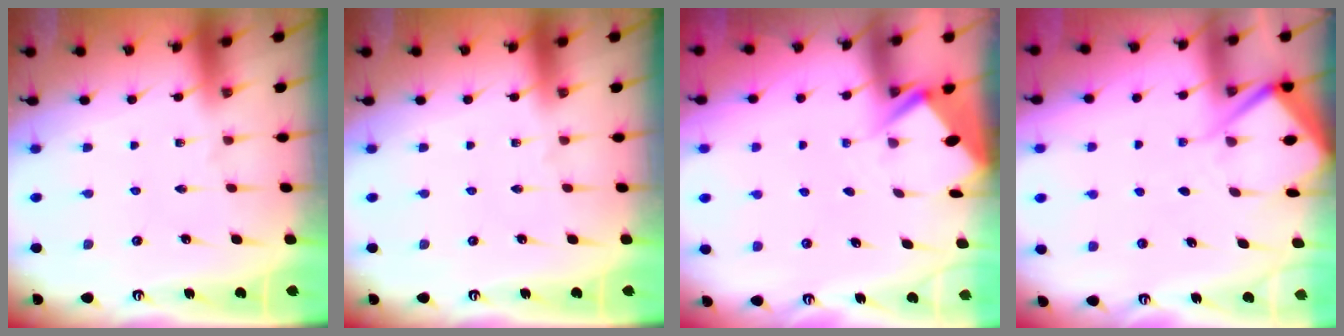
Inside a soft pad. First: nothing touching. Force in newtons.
{"total": 0.0}
{"total": 3.0, "press": 2.9, "slide": 0.4}
{"total": 5.6, "press": 5.6, "slide": 0.5}